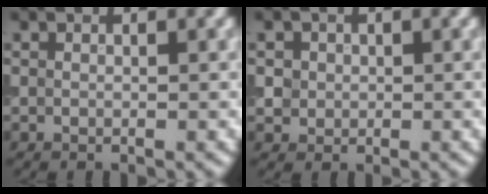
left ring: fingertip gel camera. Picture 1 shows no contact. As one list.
[{"total": 1.7, "force": [0.4, 1.6, 0.5], "torque": [-0.006, 0.000, 0.019]}]